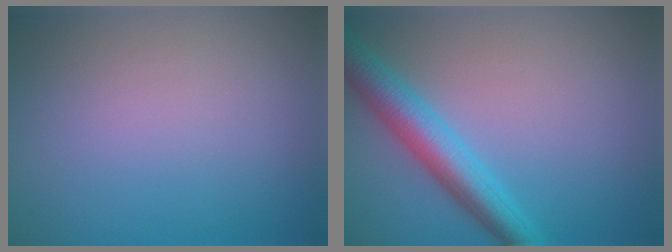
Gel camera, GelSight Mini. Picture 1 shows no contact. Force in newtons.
{"total": 5.1, "press": 5.1, "slide": 0.2}